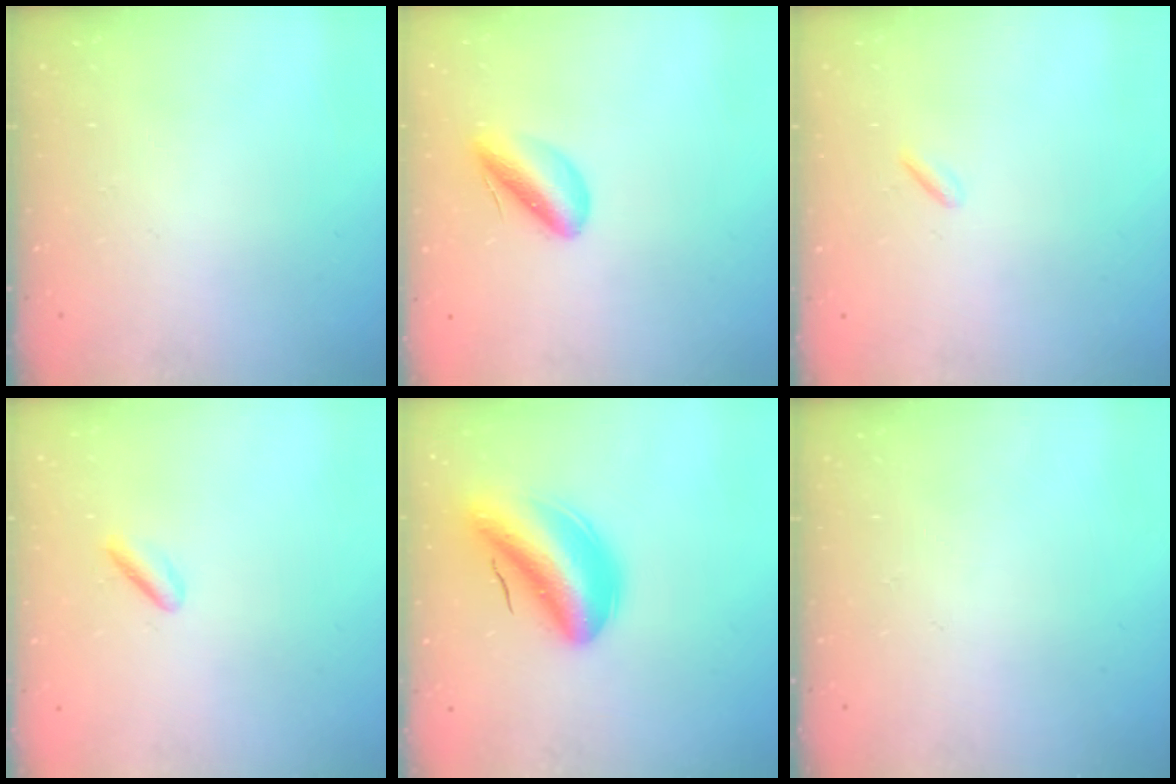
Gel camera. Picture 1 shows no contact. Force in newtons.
{"total": 7.1, "press": 6.9, "slide": 1.7}
{"total": 0.9, "press": 0.8, "slide": 0.4}
{"total": 1.5, "press": 1.2, "slide": 0.9}
{"total": 10.1, "press": 9.5, "slide": 3.2}
{"total": 0.0}